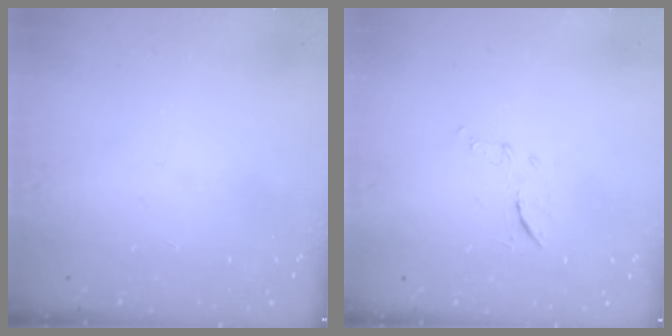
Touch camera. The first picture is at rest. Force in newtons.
{"total": 6.1, "press": 5.9, "slide": 1.5}